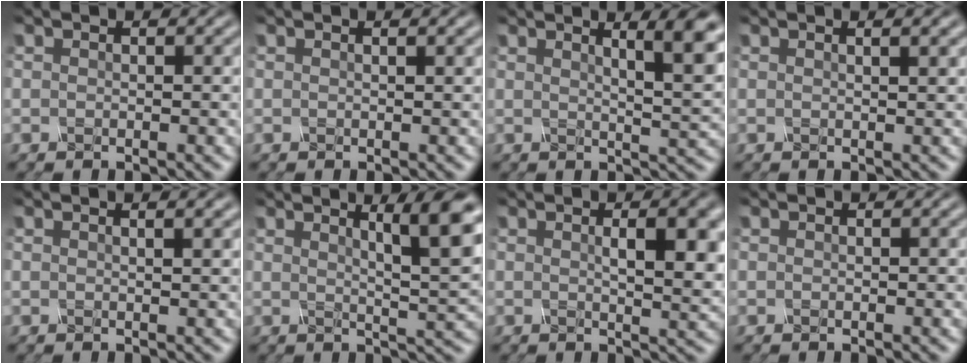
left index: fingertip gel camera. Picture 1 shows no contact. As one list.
[{"total": 1.3, "force": [0.7, 0.6, 1.0], "torque": [-0.005, 0.010, -0.006]}, {"total": 7.0, "force": [3.1, 1.5, 6.1], "torque": [-0.038, 0.028, 0.042]}, {"total": 2.6, "force": [1.3, 1.1, 2.0], "torque": [-0.007, 0.026, -0.005]}, {"total": 2.3, "force": [1.1, 0.9, 1.7], "torque": [-0.006, 0.021, -0.006]}, {"total": 8.4, "force": [3.6, 1.5, 7.5], "torque": [-0.060, 0.024, 0.055]}, {"total": 5.6, "force": [1.0, 1.5, 5.3], "torque": [-0.047, 0.016, 0.024]}, {"total": 0.0}]